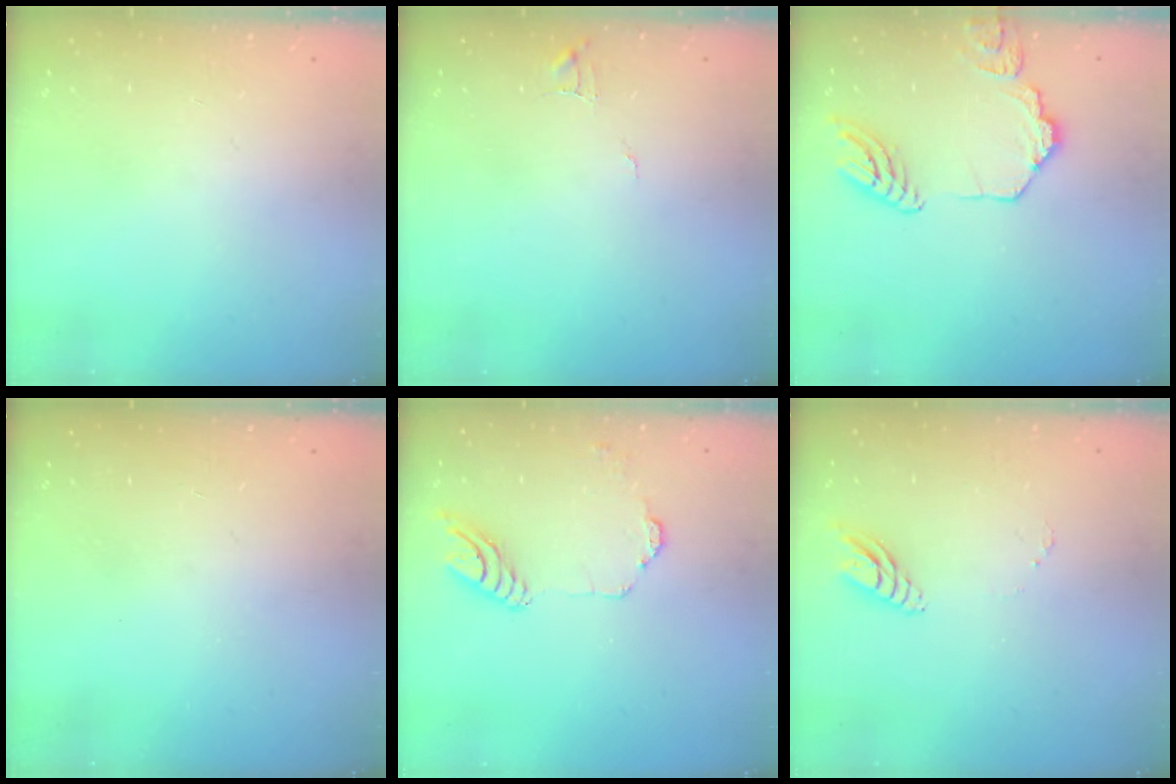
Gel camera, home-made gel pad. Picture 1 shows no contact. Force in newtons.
{"total": 4.5, "press": 4.5, "slide": 0.4}
{"total": 13.9, "press": 13.8, "slide": 1.2}
{"total": 0.0}
{"total": 11.5, "press": 11.5, "slide": 1.1}
{"total": 7.6, "press": 7.5, "slide": 0.8}